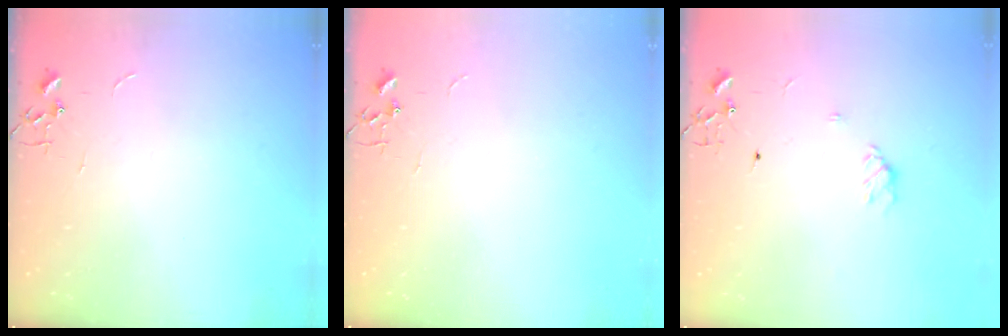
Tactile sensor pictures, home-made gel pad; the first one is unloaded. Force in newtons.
{"total": 0.0}
{"total": 5.6, "press": 5.6, "slide": 0.7}